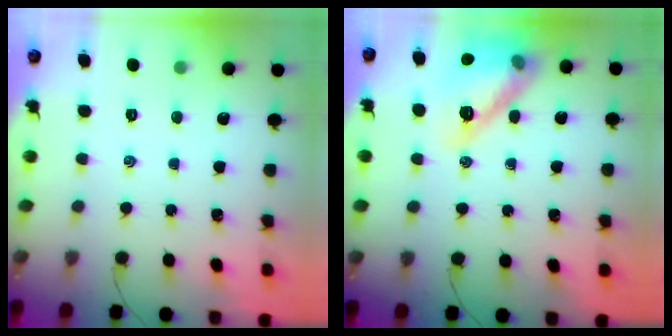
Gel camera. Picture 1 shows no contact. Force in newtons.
{"total": 16.9, "press": 16.7, "slide": 2.4}